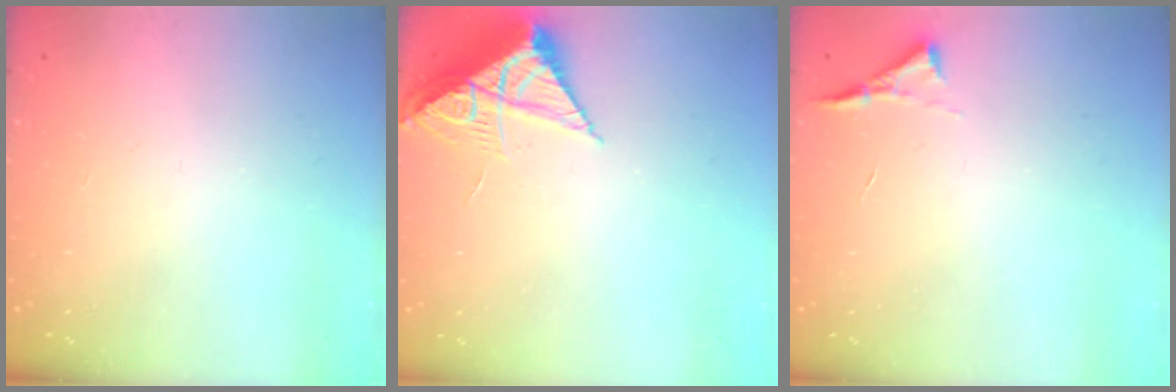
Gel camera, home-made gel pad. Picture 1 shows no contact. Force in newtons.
{"total": 8.3, "press": 8.3, "slide": 0.3}
{"total": 3.6, "press": 3.6, "slide": 0.5}